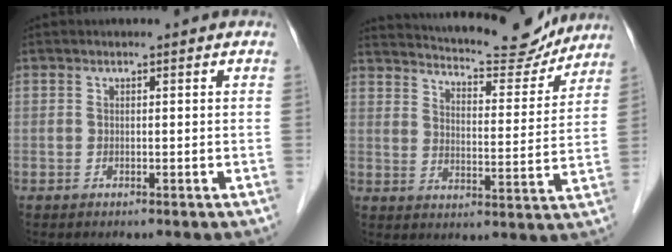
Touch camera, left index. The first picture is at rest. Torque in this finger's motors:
{"motor_torque": [-0.34, -0.82, 0.37, 0.09]}